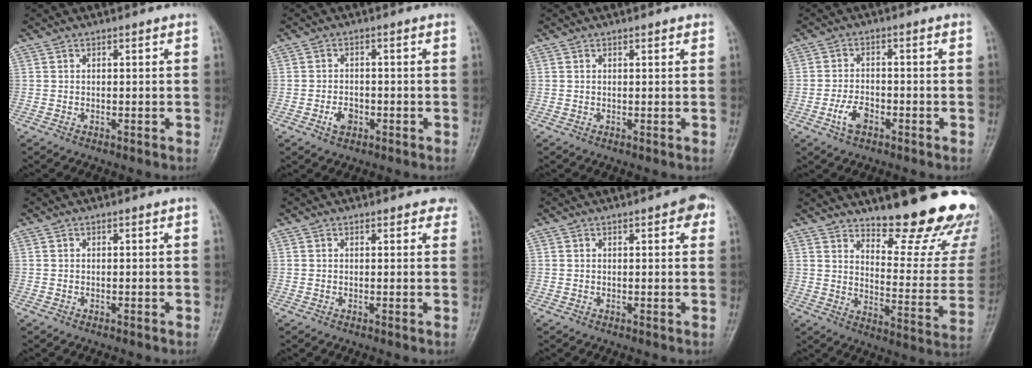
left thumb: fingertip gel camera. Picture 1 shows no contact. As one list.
[{"total": 3.0, "force": [-1.3, 2.1, 1.8], "torque": [-0.025, 0.006, -0.022]}, {"total": 0.8, "force": [0.6, 0.3, 0.4], "torque": [-0.004, -0.002, 0.005]}, {"total": 4.4, "force": [-2.1, 2.5, 2.9], "torque": [-0.053, 0.014, -0.041]}, {"total": 0.0}, {"total": 1.7, "force": [1.3, 1.0, 0.7], "torque": [0.011, -0.002, 0.008]}, {"total": 4.0, "force": [1.8, 1.5, 3.2], "torque": [-0.026, -0.001, 0.014]}, {"total": 22.8, "force": [17.1, 6.4, 13.7], "torque": [-0.141, -0.134, 0.226]}]